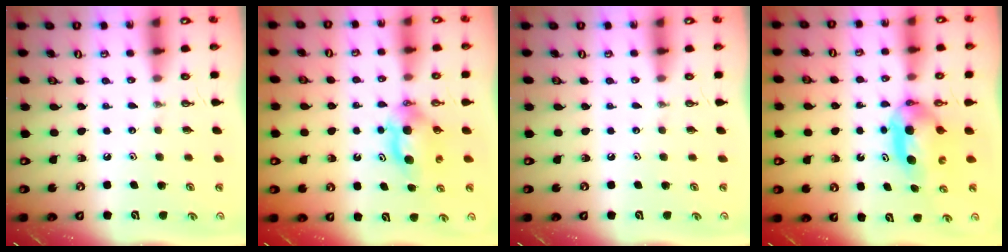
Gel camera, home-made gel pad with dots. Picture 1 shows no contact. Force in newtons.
{"total": 5.7, "press": 5.6, "slide": 1.3}
{"total": 0.0}
{"total": 6.6, "press": 5.7, "slide": 3.4}